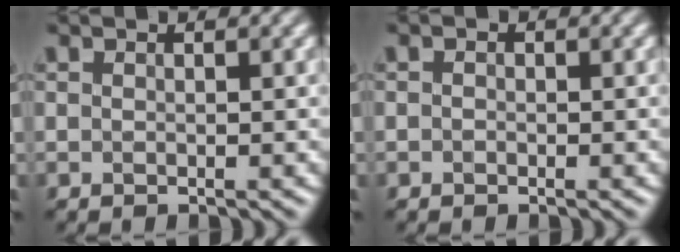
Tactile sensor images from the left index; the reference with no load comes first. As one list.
[{"total": 1.5, "force": [-1.3, -0.6, -0.6], "torque": [-0.017, -0.005, 0.005]}]